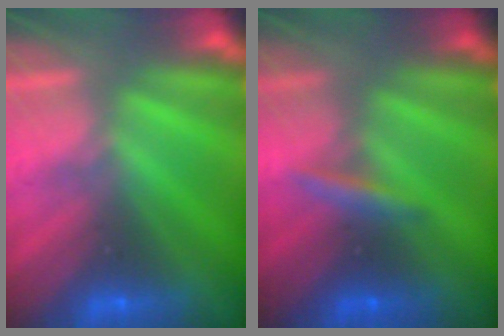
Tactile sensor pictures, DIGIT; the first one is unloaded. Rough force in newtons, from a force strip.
{"total": 2.4}